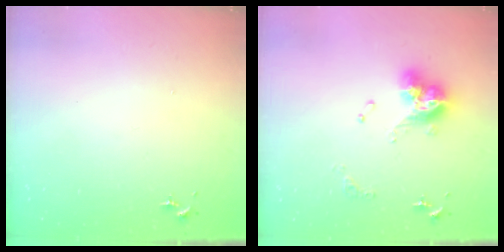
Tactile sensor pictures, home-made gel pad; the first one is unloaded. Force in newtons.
{"total": 13.2, "press": 13.2, "slide": 0.8}